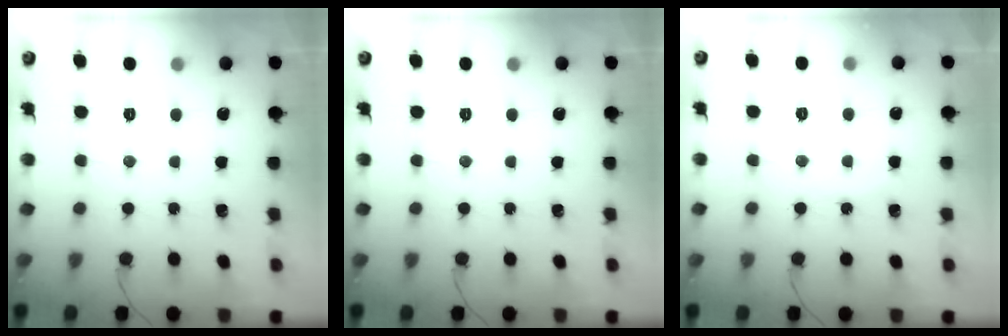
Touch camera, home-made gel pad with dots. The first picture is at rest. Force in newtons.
{"total": 0.0}
{"total": 3.9, "press": 3.1, "slide": 2.4}